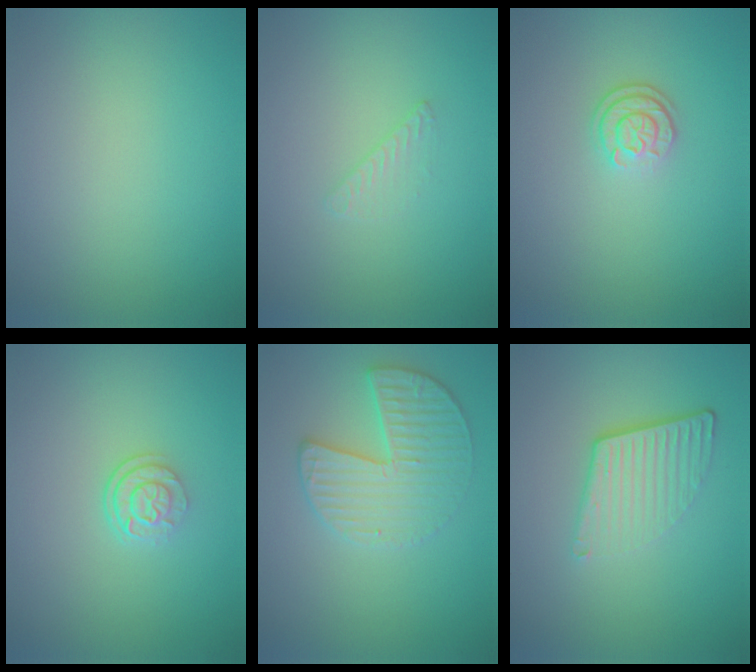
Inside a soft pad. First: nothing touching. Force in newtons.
{"total": 0.6, "press": 0.3, "slide": 0.5}
{"total": 2.4, "press": 1.9, "slide": 1.5}
{"total": 2.5, "press": 1.8, "slide": 1.7}
{"total": 3.6, "press": 3.6, "slide": 0.1}
{"total": 4.2, "press": 2.7, "slide": 3.2}